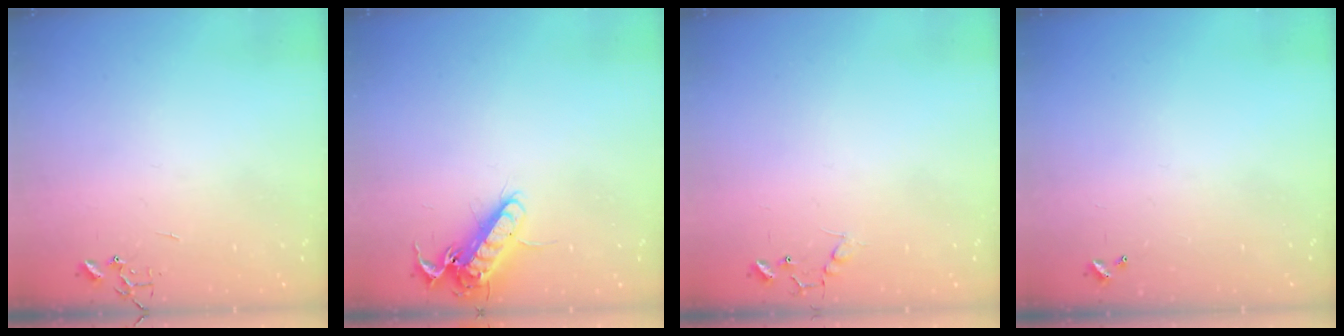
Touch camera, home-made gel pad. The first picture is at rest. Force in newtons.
{"total": 13.8, "press": 13.7, "slide": 2.0}
{"total": 6.7, "press": 6.7, "slide": 0.4}
{"total": 0.0}